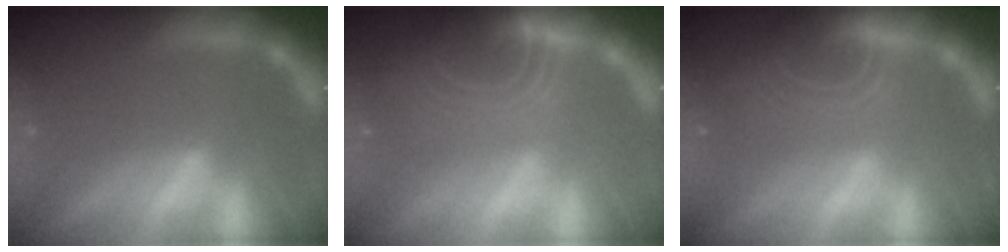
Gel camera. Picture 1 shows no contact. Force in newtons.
{"total": 10.0}
{"total": 6.6}